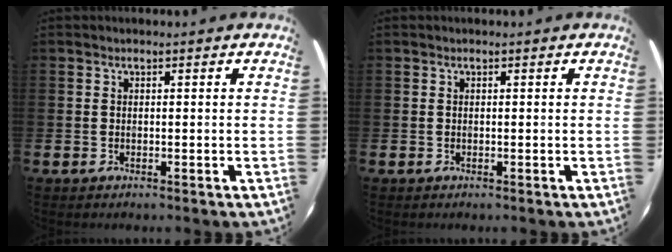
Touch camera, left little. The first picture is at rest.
{"total": 0.0}